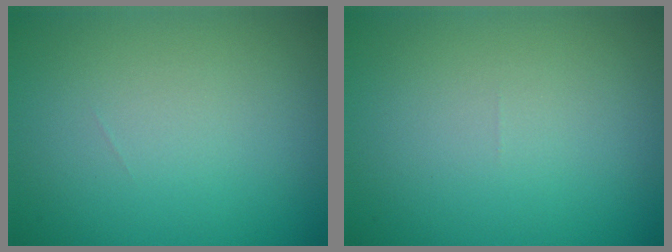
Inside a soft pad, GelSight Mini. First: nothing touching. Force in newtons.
{"total": 0.0}